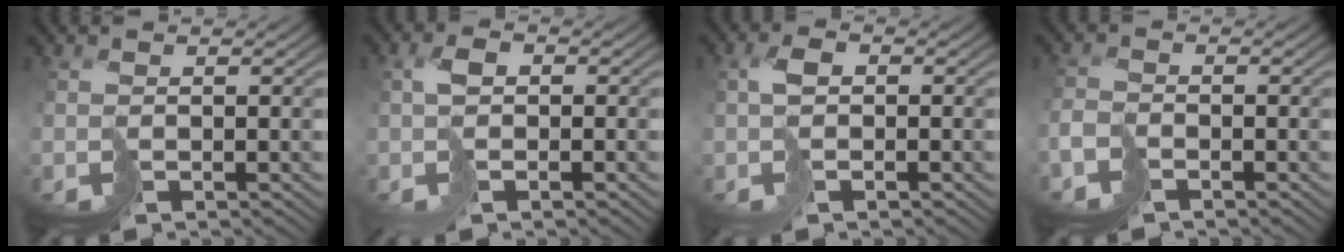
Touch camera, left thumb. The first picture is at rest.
{"total": 2.5, "force": [-0.3, 1.5, 2.0], "torque": [-0.038, 0.007, -0.011]}
{"total": 2.4, "force": [-0.2, 1.4, 1.9], "torque": [-0.036, 0.006, -0.008]}
{"total": 2.7, "force": [-2.0, 1.3, 1.2], "torque": [-0.027, -0.002, -0.055]}